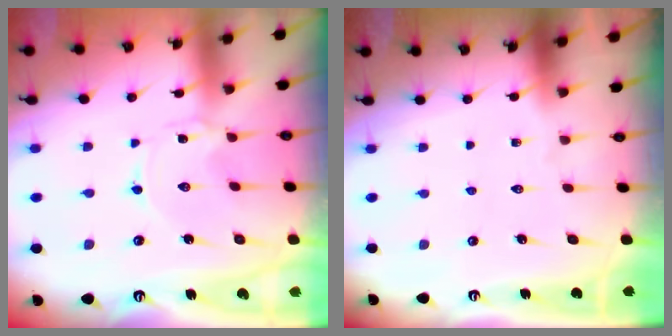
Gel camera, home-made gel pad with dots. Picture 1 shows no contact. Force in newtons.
{"total": 0.0}